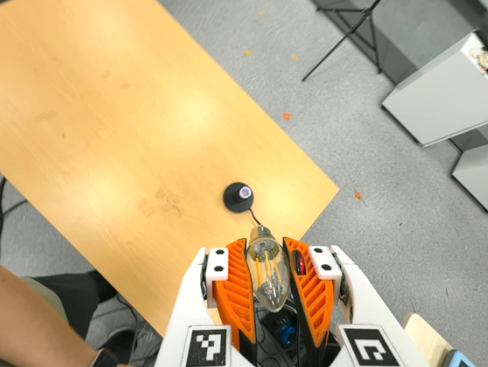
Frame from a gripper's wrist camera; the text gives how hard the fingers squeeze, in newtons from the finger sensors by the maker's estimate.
{"total": 20.1, "left": 21.7, "right": 18.4}